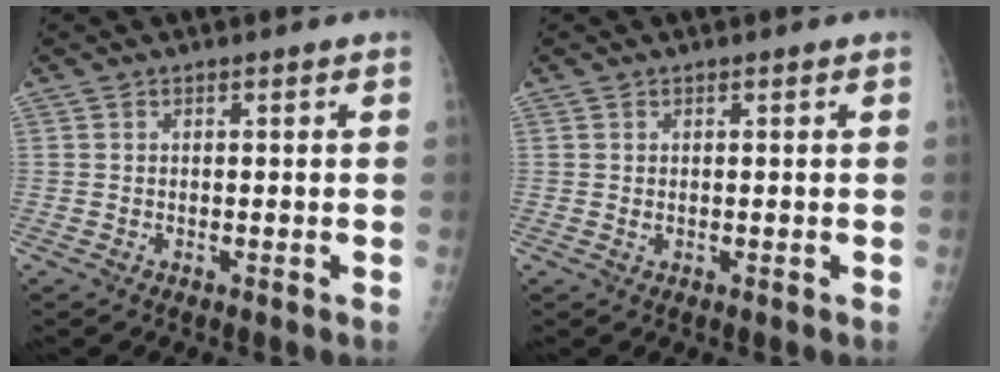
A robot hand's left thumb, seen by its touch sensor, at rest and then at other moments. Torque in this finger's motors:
{"motor_torque": [-0.16, 0.09, 0.10, -0.01, -0.02]}